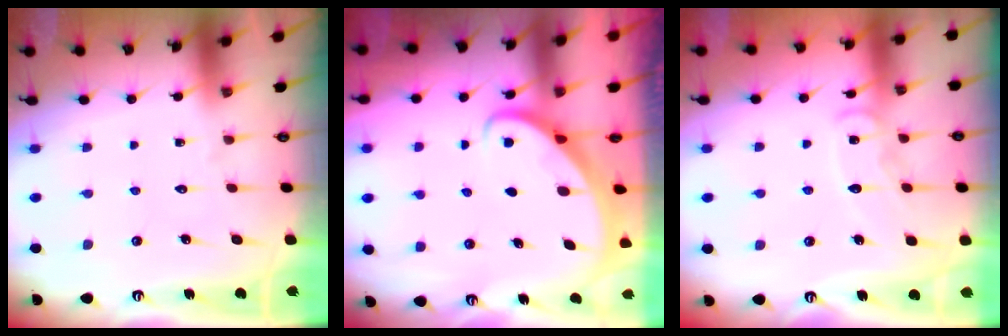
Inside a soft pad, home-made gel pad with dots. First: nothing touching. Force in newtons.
{"total": 2.7, "press": 2.7, "slide": 0.3}
{"total": 9.0, "press": 8.9, "slide": 0.7}